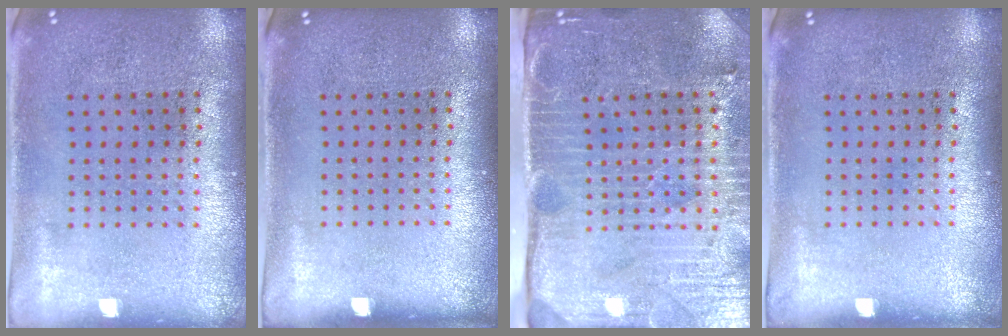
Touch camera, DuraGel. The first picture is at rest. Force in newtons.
{"total": 0.0}
{"total": 4.4, "press": 3.7, "slide": 2.3}
{"total": 0.0}